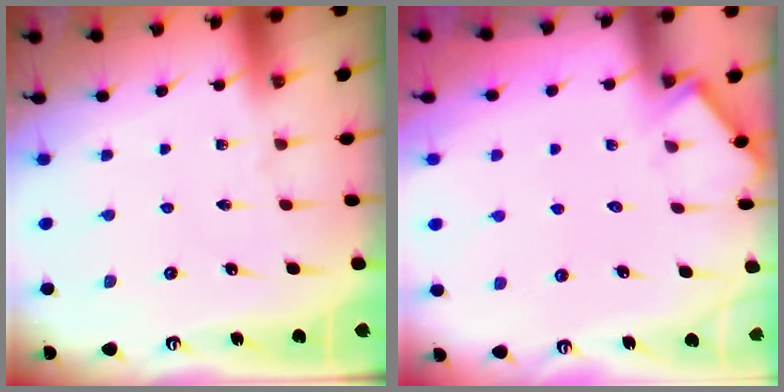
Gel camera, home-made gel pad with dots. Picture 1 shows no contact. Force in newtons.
{"total": 5.0, "press": 5.0, "slide": 0.5}